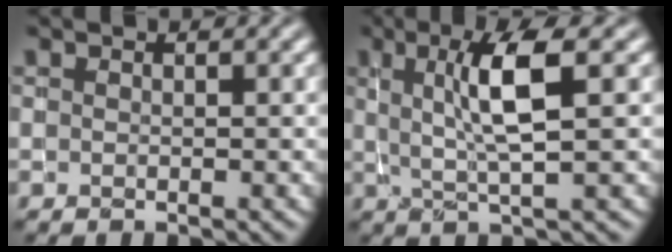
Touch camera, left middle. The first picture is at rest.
{"total": 5.0, "force": [1.0, 0.8, 4.8], "torque": [-0.095, 0.000, 0.022]}